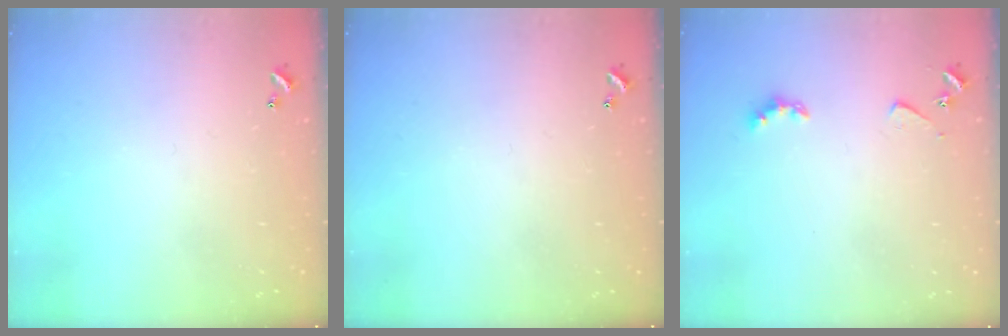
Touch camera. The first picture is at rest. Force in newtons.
{"total": 0.0}
{"total": 2.8, "press": 2.7, "slide": 0.5}